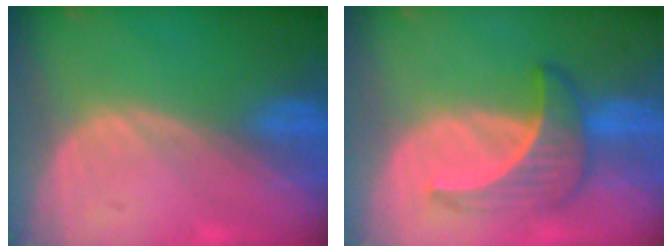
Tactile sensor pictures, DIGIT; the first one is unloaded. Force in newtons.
{"total": 6.2, "press": 5.9, "slide": 1.7}